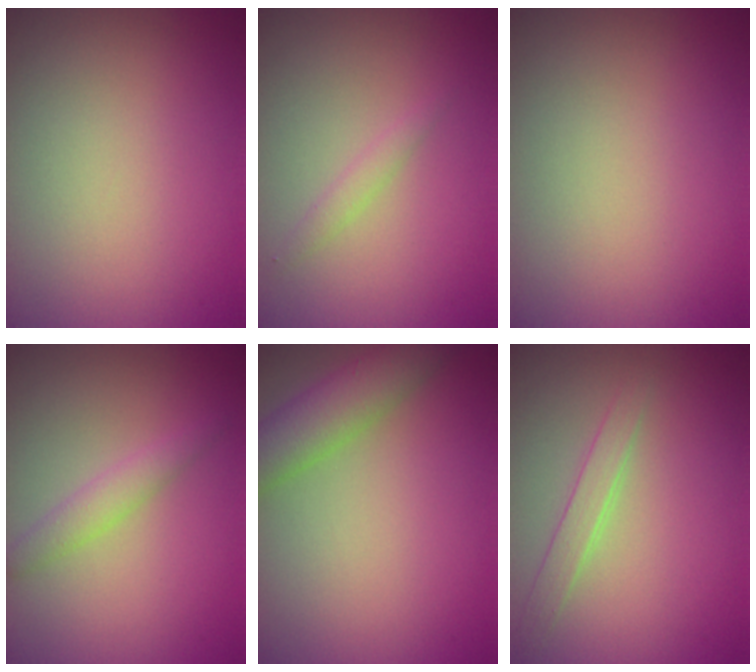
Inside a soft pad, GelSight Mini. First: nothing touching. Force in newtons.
{"total": 1.0, "press": 1.0, "slide": 0.1}
{"total": 0.0}
{"total": 1.9, "press": 1.9, "slide": 0.2}
{"total": 4.6, "press": 4.6, "slide": 0.3}
{"total": 1.8, "press": 1.8, "slide": 0.1}